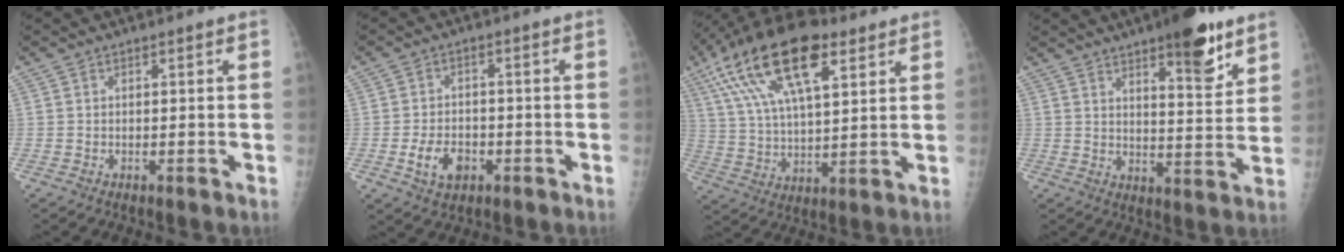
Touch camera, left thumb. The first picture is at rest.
{"total": 6.2, "force": [-2.2, 4.3, 3.8], "torque": [-0.058, 0.012, -0.034]}
{"total": 21.0, "force": [10.2, 8.6, 16.2], "torque": [-0.299, -0.004, 0.182]}
{"total": 12.4, "force": [7.8, 3.6, 9.0], "torque": [-0.100, -0.045, 0.110]}